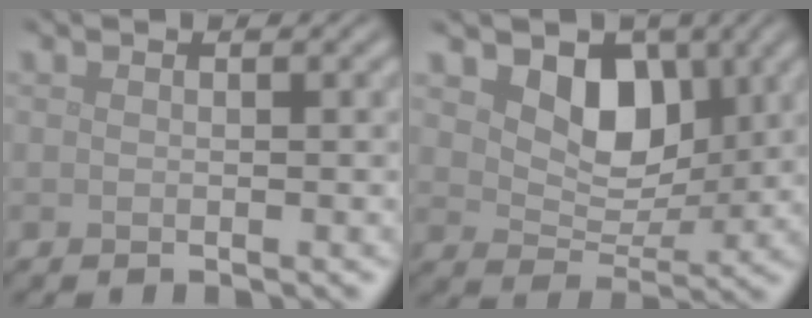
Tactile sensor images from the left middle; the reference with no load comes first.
{"total": 5.1, "force": [2.2, 3.5, 3.0], "torque": [-0.056, -0.013, 0.028]}